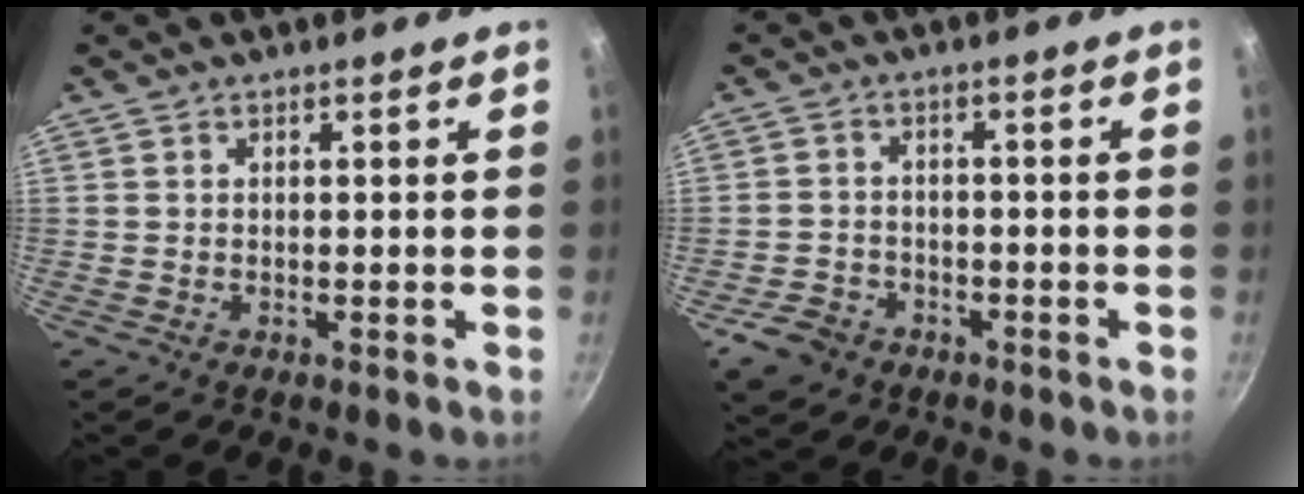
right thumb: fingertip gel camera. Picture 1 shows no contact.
{"total": 6.4, "force": [-3.6, 4.8, 2.3], "torque": [-0.039, 0.031, -0.056]}